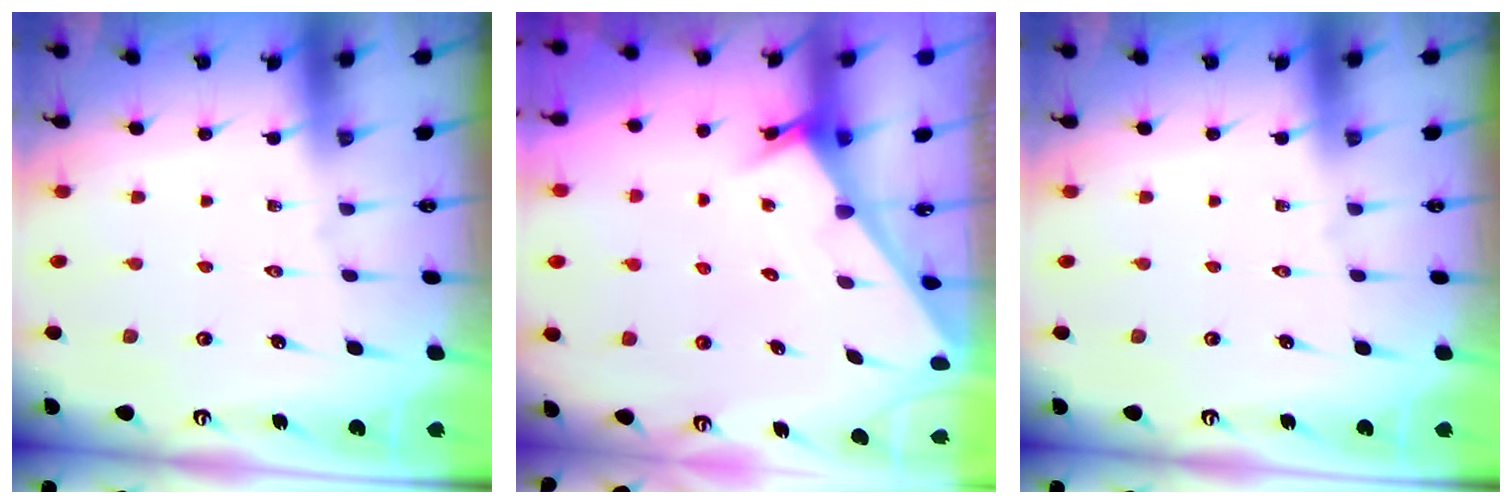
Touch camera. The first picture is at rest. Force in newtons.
{"total": 2.6, "press": 2.6, "slide": 0.1}
{"total": 0.0}